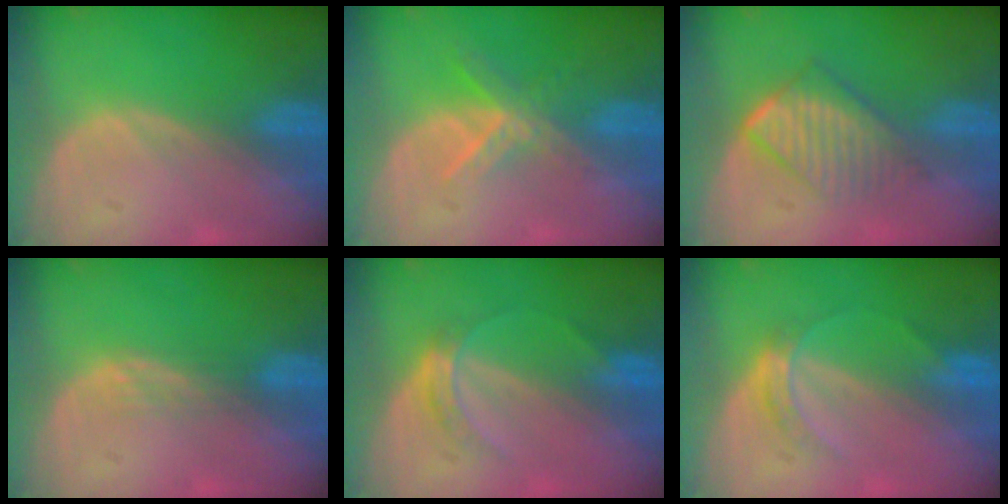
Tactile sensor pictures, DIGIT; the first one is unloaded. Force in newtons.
{"total": 5.6, "press": 4.9, "slide": 2.8}
{"total": 7.0, "press": 6.0, "slide": 3.6}
{"total": 1.5, "press": 1.5, "slide": 0.3}
{"total": 3.5, "press": 3.2, "slide": 1.5}
{"total": 3.5, "press": 3.2, "slide": 1.5}